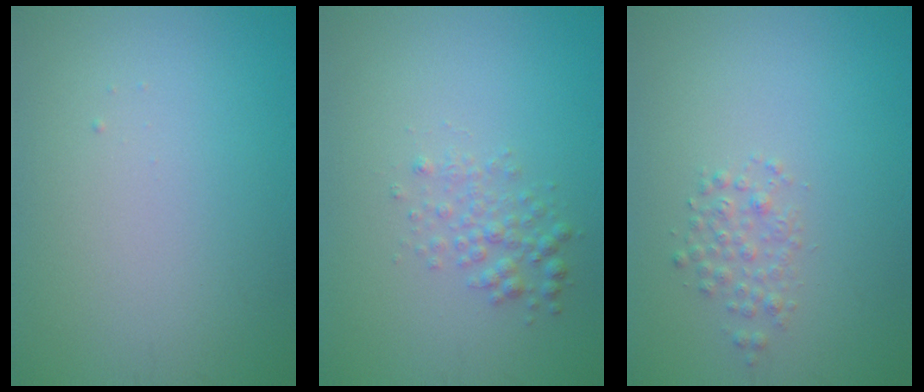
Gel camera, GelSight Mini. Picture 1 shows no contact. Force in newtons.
{"total": 2.0, "press": 2.0, "slide": 0.0}
{"total": 1.6, "press": 1.6, "slide": 0.0}